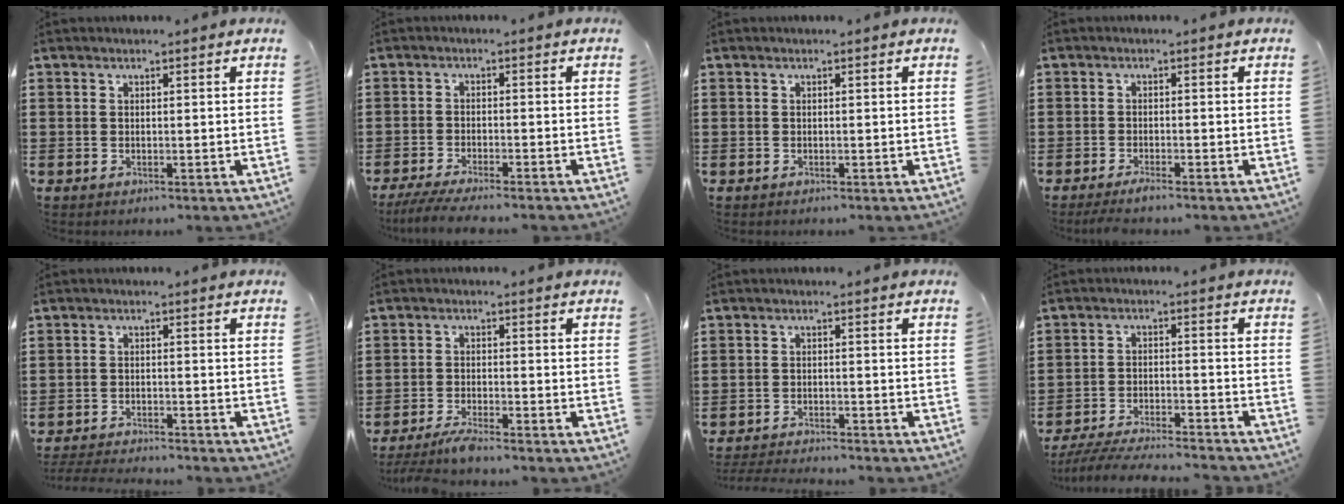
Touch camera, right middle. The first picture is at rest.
{"total": 3.6, "force": [-3.3, -0.1, 1.5], "torque": [-0.041, -0.015, -0.066]}
{"total": 0.0}
{"total": 1.7, "force": [-1.4, 0.0, 1.0], "torque": [-0.018, -0.001, -0.024]}
{"total": 2.9, "force": [-2.9, 0.0, 0.4], "torque": [-0.017, -0.005, -0.062]}
{"total": 3.1, "force": [-2.8, -0.1, 1.4], "torque": [-0.039, -0.010, -0.057]}
{"total": 2.6, "force": [-2.6, 0.0, 0.3], "torque": [-0.009, -0.003, -0.053]}
{"total": 5.6, "force": [-5.4, 0.1, 1.5], "torque": [-0.037, -0.007, -0.107]}